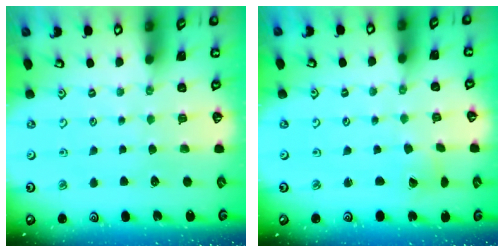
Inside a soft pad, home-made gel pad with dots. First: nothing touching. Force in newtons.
{"total": 2.3, "press": 2.3, "slide": 0.2}